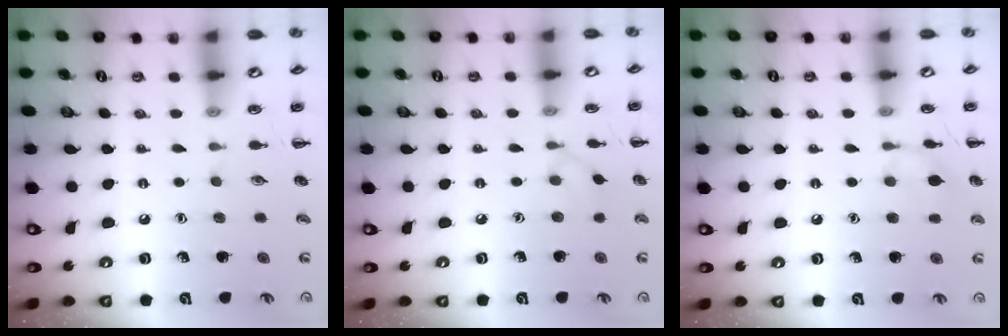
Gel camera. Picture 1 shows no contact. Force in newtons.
{"total": 2.7, "press": 2.5, "slide": 1.2}
{"total": 7.0, "press": 6.7, "slide": 1.7}